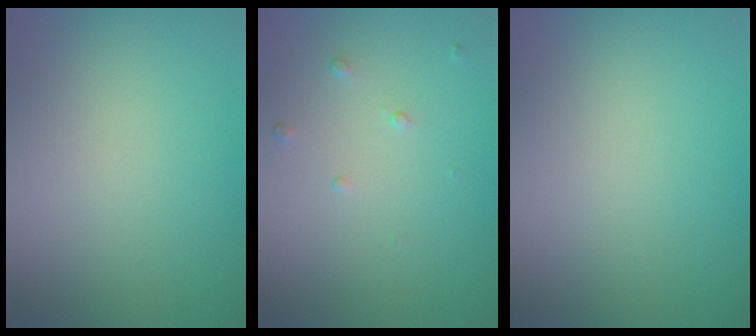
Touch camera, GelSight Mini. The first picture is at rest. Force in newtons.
{"total": 0.7, "press": 0.5, "slide": 0.5}
{"total": 0.0}